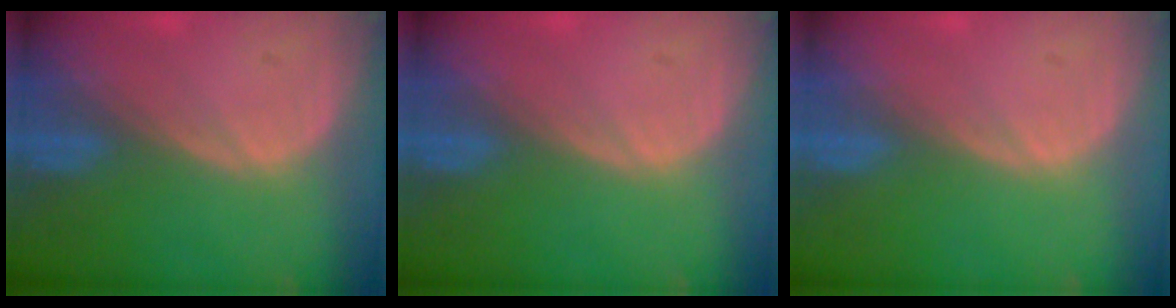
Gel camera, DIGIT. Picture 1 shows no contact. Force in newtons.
{"total": 0.0}
{"total": 0.0}